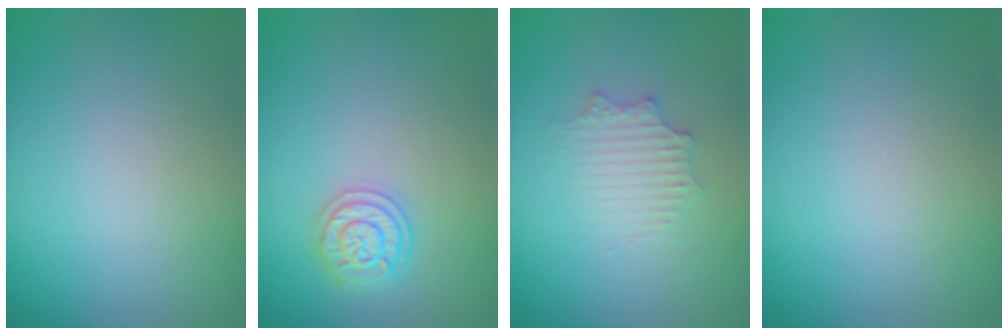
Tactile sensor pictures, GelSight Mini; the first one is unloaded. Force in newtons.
{"total": 2.4, "press": 2.4, "slide": 0.4}
{"total": 2.2, "press": 2.2, "slide": 0.4}
{"total": 0.0}